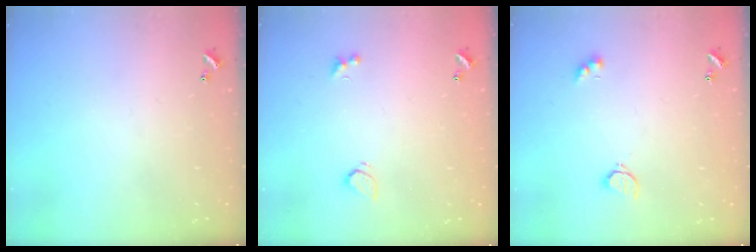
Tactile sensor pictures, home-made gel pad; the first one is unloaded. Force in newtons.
{"total": 2.1, "press": 1.8, "slide": 1.2}
{"total": 2.6, "press": 2.5, "slide": 0.5}